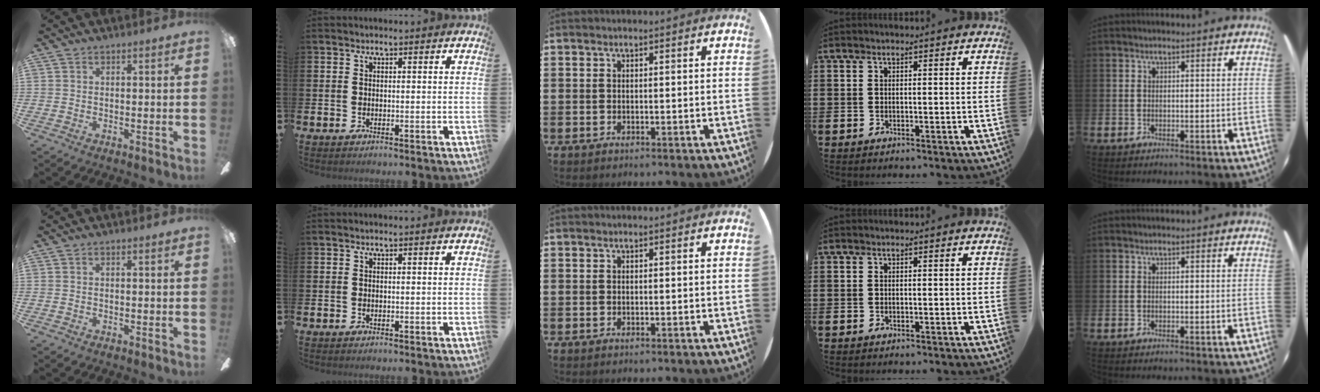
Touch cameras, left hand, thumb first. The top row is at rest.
{}